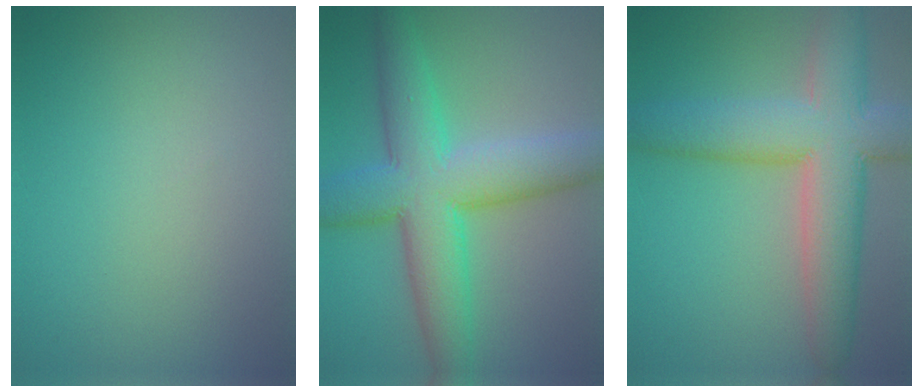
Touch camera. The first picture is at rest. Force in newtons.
{"total": 9.8, "press": 9.8, "slide": 0.0}
{"total": 9.9, "press": 9.8, "slide": 0.7}